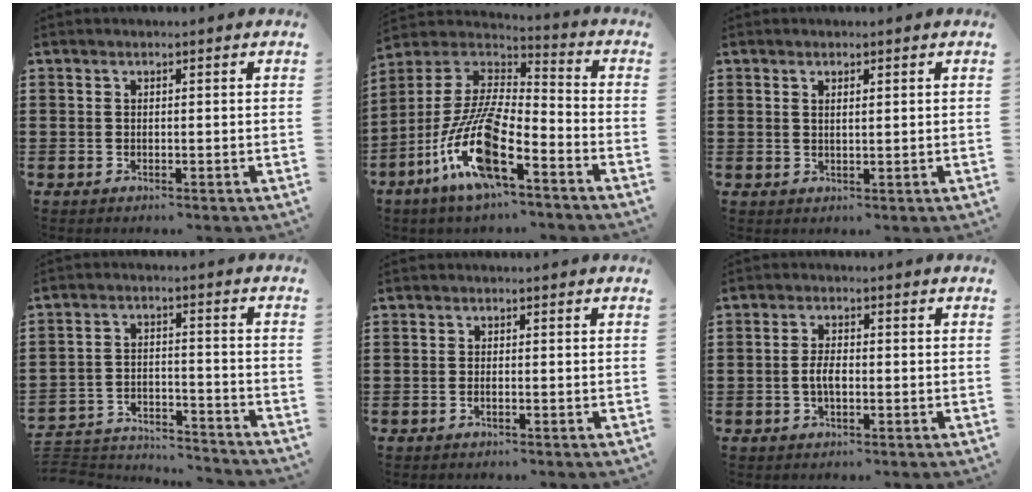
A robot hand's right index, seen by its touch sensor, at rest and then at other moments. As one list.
[{"total": 13.9, "force": [-7.8, 3.6, 10.9], "torque": [-0.252, -0.012, -0.156]}, {"total": 0.9, "force": [0.5, 0.2, 0.7], "torque": [-0.015, 0.002, 0.010]}, {"total": 4.2, "force": [-4.1, 0.6, 0.6], "torque": [-0.023, 0.003, -0.087]}, {"total": 0.6, "force": [-0.3, 0.1, 0.6], "torque": [-0.011, -0.004, -0.005]}, {"total": 3.1, "force": [-0.6, 1.3, 2.8], "torque": [-0.068, -0.002, -0.015]}]